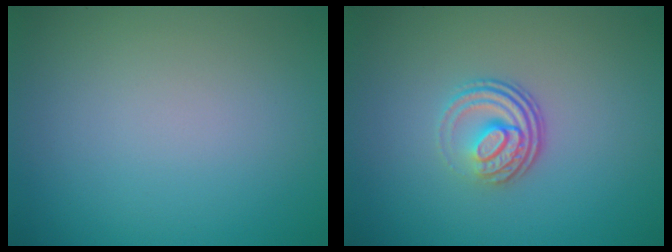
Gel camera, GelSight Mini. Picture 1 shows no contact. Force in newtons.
{"total": 3.6, "press": 2.5, "slide": 2.6}